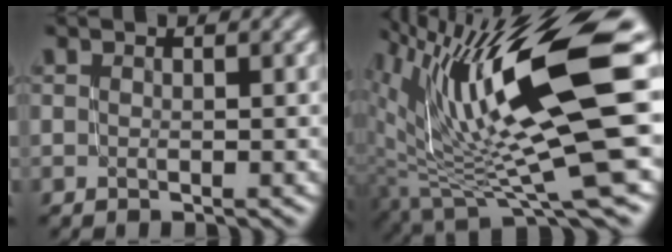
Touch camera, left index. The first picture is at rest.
{"total": 14.6, "force": [3.8, 3.2, 13.7], "torque": [-0.235, -0.005, 0.081]}